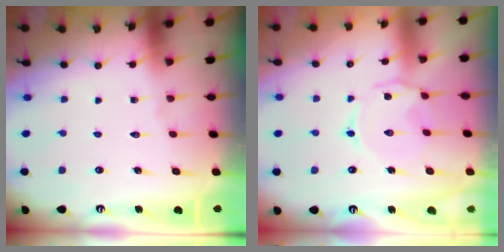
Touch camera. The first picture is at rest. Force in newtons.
{"total": 1.6, "press": 1.5, "slide": 0.4}